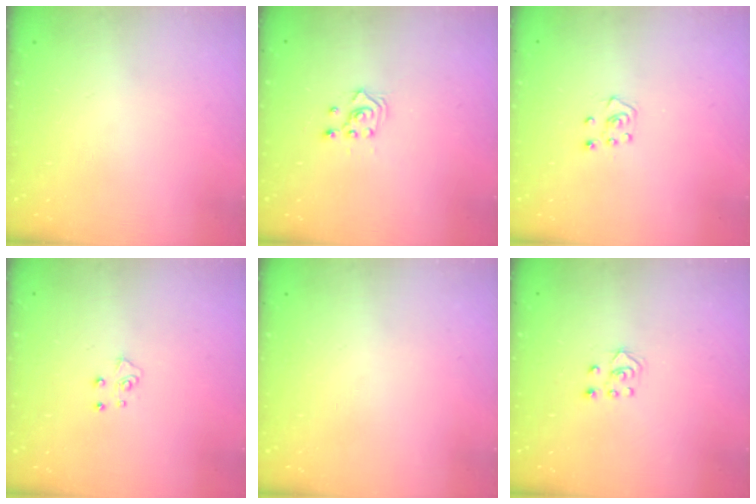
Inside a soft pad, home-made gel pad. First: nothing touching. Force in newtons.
{"total": 2.6, "press": 2.4, "slide": 1.0}
{"total": 4.8, "press": 4.8, "slide": 0.4}
{"total": 5.1, "press": 5.1, "slide": 0.4}
{"total": 0.0}
{"total": 4.0, "press": 4.0, "slide": 0.3}